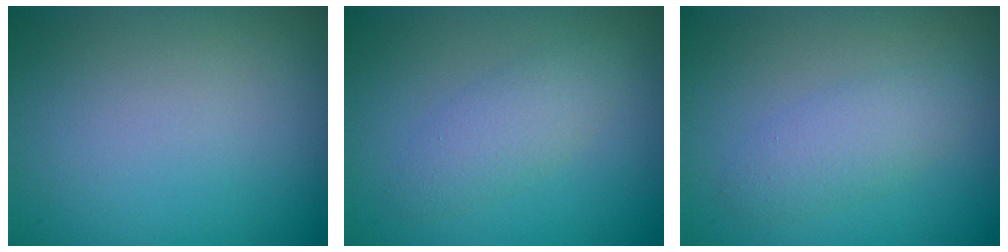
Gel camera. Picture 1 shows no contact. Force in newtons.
{"total": 2.3, "press": 2.3, "slide": 0.1}
{"total": 2.4, "press": 2.4, "slide": 0.2}